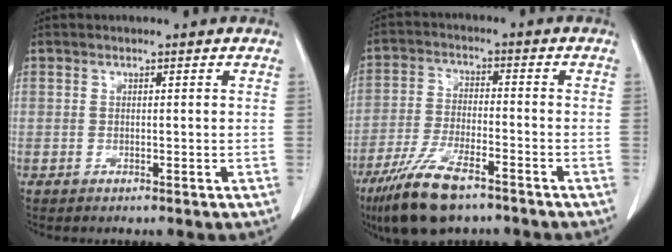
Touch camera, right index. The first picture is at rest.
{"total": 11.3, "force": [-7.8, 2.9, 7.6], "torque": [-0.149, -0.021, -0.138]}